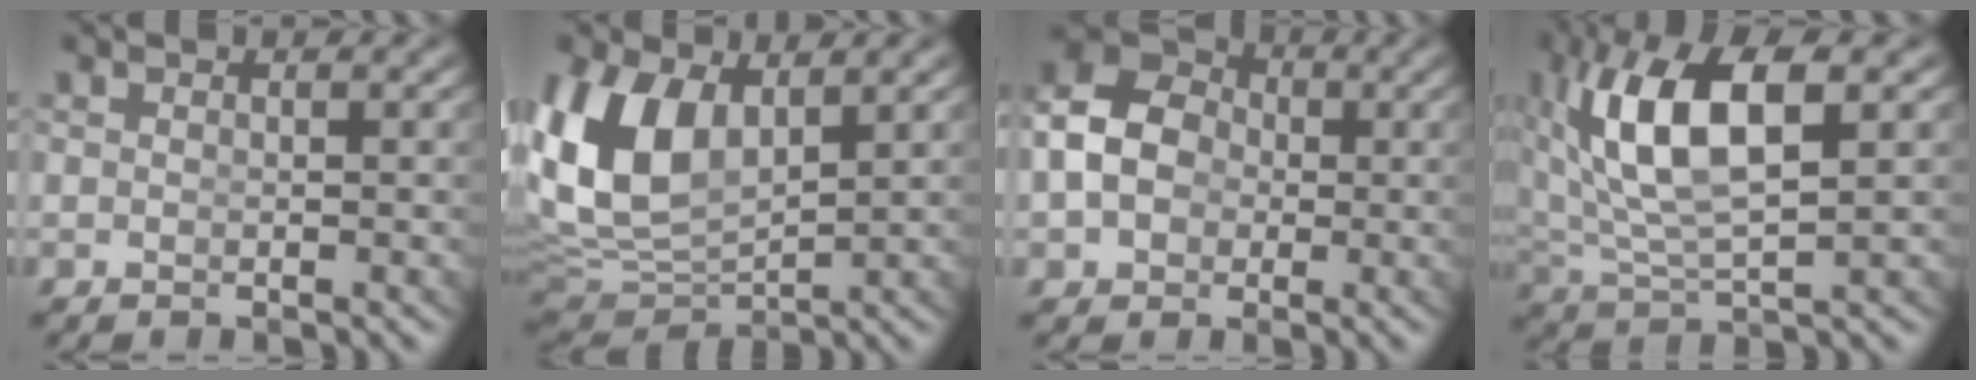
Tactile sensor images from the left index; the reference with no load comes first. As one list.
[{"total": 9.4, "force": [1.4, 6.8, 6.3], "torque": [-0.164, -0.023, 0.041]}, {"total": 8.3, "force": [0.7, 7.0, 4.5], "torque": [-0.097, -0.011, 0.011]}, {"total": 8.1, "force": [2.0, 3.3, 7.1], "torque": [-0.155, -0.007, 0.049]}]